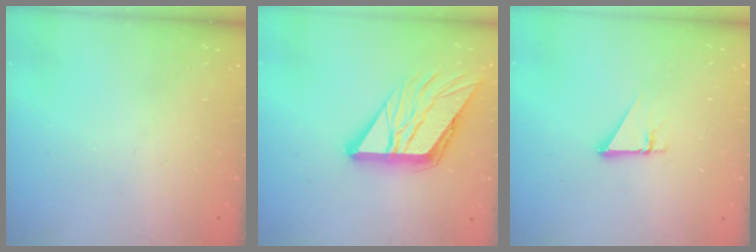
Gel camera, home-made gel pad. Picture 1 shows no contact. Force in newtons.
{"total": 18.8, "press": 18.6, "slide": 2.2}
{"total": 2.7, "press": 2.7, "slide": 0.1}